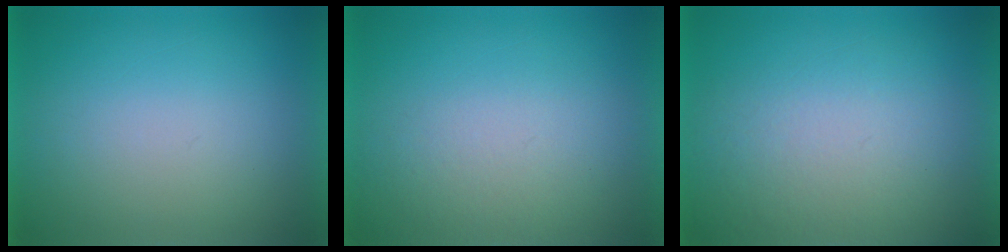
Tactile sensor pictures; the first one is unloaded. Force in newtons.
{"total": 4.8}
{"total": 5.8}